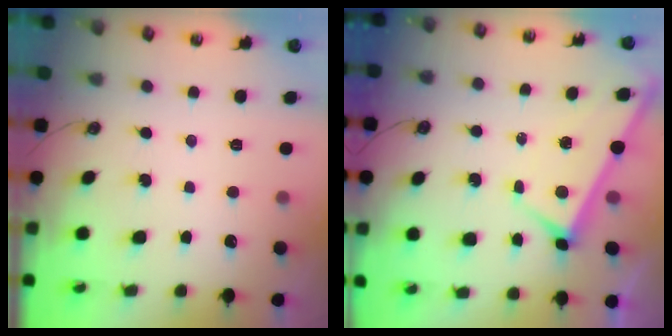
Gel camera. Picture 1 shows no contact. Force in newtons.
{"total": 3.0, "press": 3.0, "slide": 0.1}